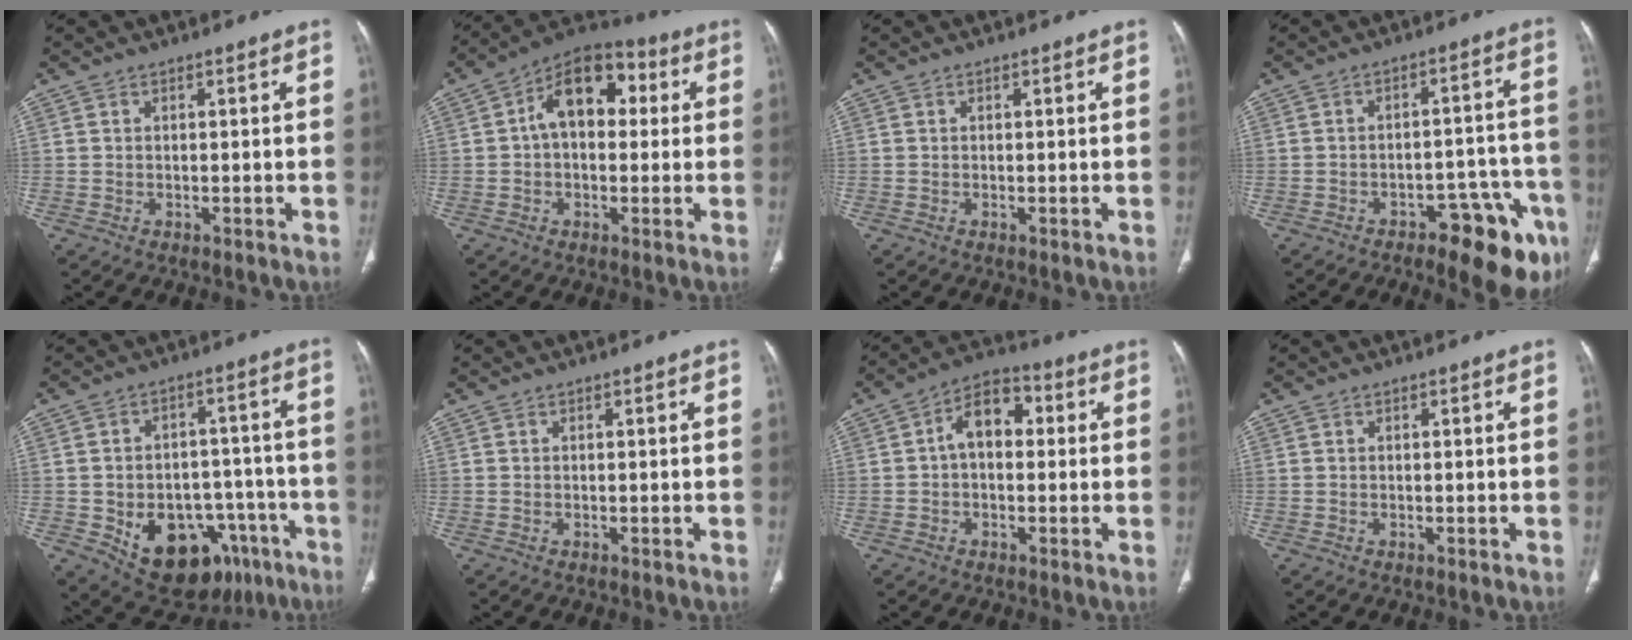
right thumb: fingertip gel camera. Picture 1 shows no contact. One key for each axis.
{"total": 12.9, "fx": 2.1, "fy": 8.3, "fz": 9.6, "tx": -0.116, "ty": 0.036, "tz": 0.020}
{"total": 0.0}
{"total": 14.4, "fx": -8.2, "fy": 5.6, "fz": 10.4, "tx": -0.071, "ty": 0.054, "tz": -0.102}
{"total": 19.4, "fx": -8.7, "fy": 12.8, "fz": 11.7, "tx": -0.137, "ty": 0.048, "tz": -0.108}
{"total": 0.0}
{"total": 8.3, "fx": 0.7, "fy": 5.5, "fz": 6.2, "tx": -0.076, "ty": 0.030, "tz": 0.000}
{"total": 0.0}